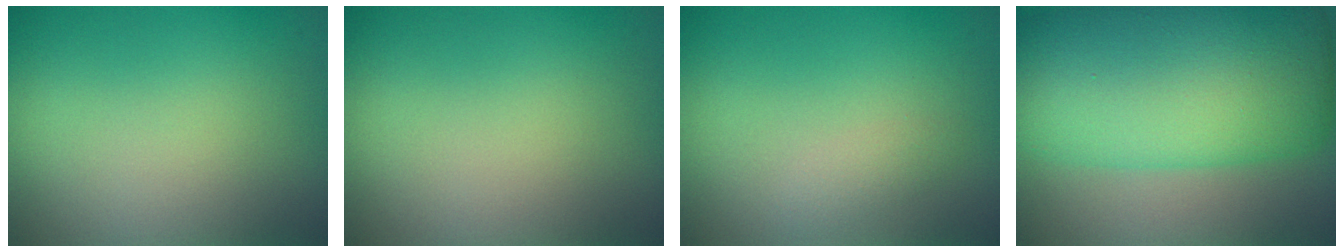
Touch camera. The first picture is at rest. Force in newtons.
{"total": 0.0}
{"total": 0.8, "press": 0.8, "slide": 0.0}
{"total": 12.9, "press": 12.9, "slide": 0.1}